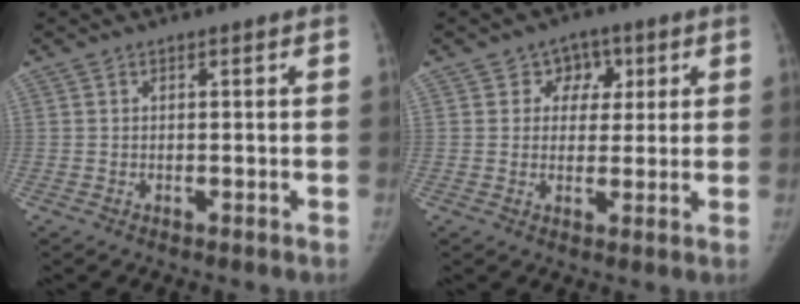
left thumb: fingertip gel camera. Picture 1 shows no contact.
{"total": 5.6, "force": [2.0, 4.9, 1.8], "torque": [0.014, 0.001, 0.023]}